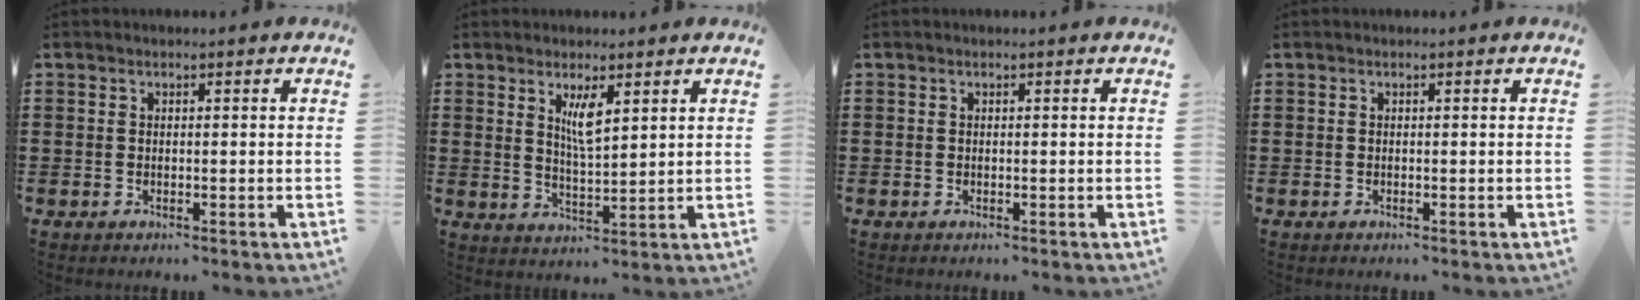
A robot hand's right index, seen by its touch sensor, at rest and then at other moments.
{"total": 4.6, "force": [2.3, 1.2, 3.8], "torque": [-0.072, 0.001, 0.036]}
{"total": 0.0}
{"total": 0.0}